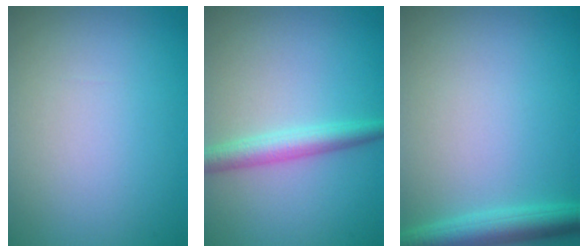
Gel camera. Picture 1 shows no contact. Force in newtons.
{"total": 2.9, "press": 2.9, "slide": 0.1}
{"total": 3.5, "press": 3.5, "slide": 0.2}